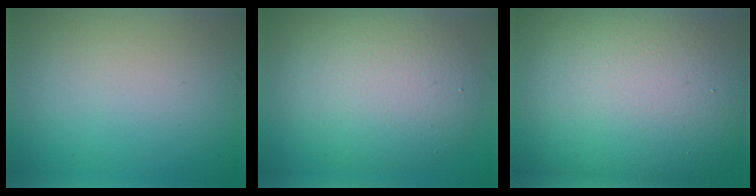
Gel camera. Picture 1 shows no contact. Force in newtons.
{"total": 7.8, "press": 7.7, "slide": 0.6}
{"total": 18.4, "press": 18.4, "slide": 1.2}